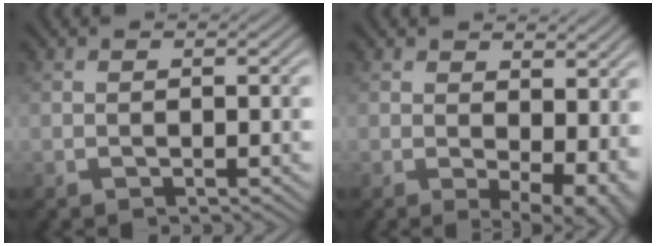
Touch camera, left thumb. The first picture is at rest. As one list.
[{"total": 6.5, "force": [1.0, 3.5, 5.5], "torque": [-0.073, -0.007, 0.022]}]